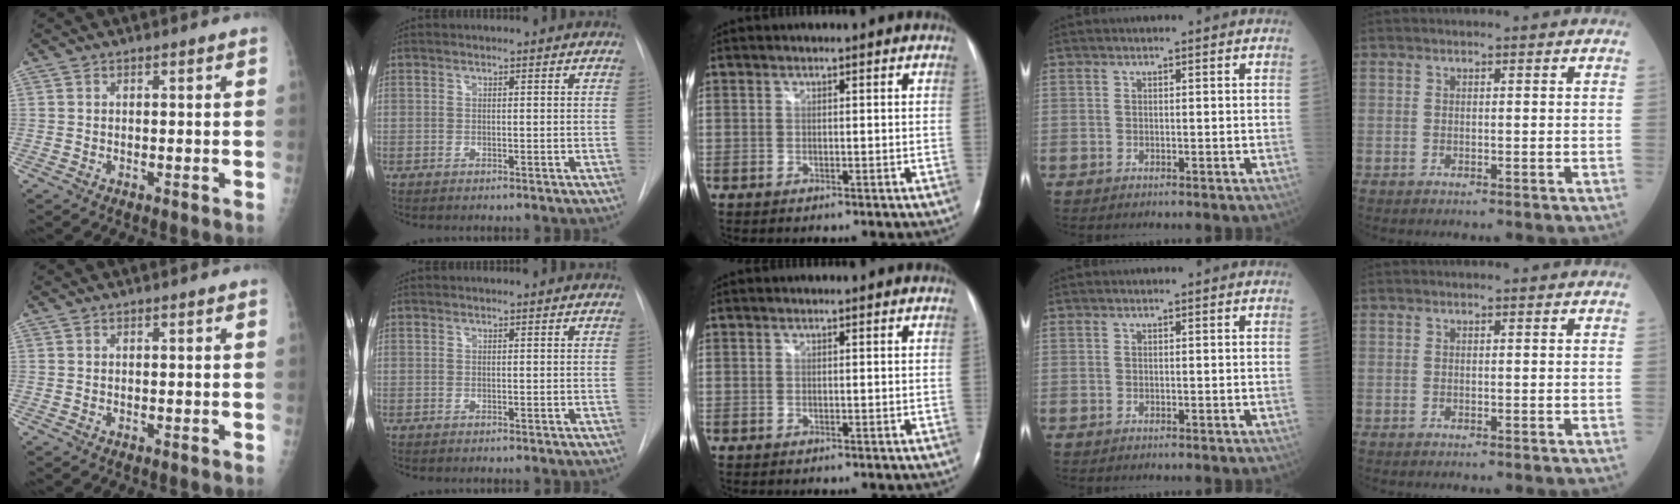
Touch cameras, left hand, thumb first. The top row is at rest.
{}